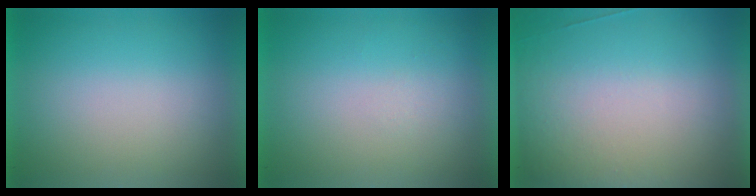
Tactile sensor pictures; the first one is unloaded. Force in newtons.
{"total": 1.0}
{"total": 1.7}